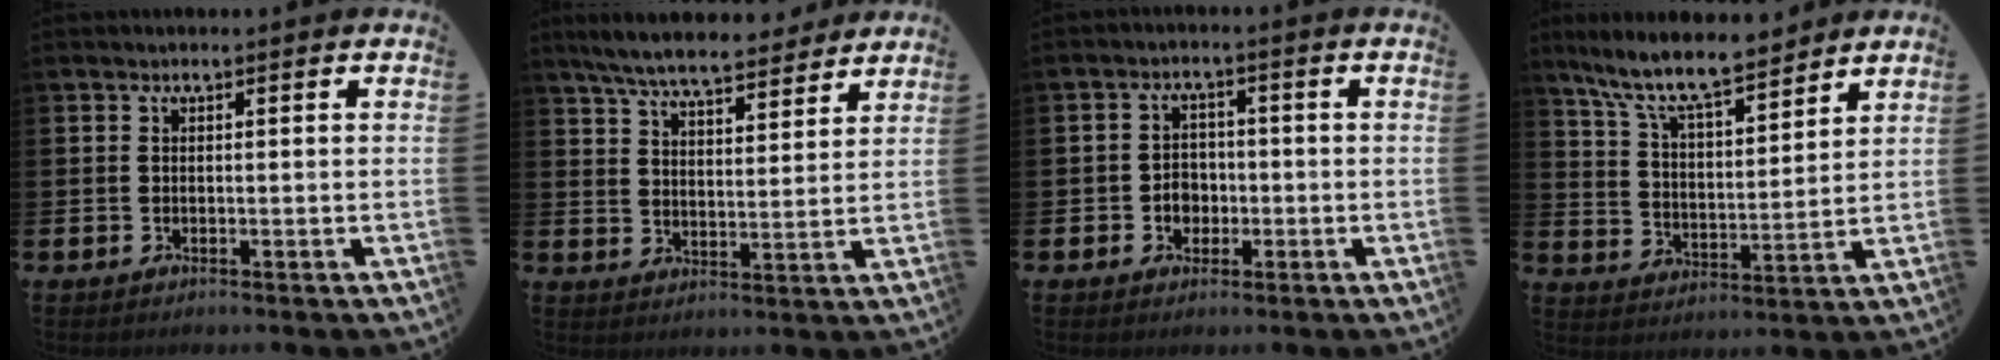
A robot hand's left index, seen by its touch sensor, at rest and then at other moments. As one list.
[{"total": 7.2, "force": [6.7, 1.3, 2.2], "torque": [-0.064, -0.034, 0.119]}, {"total": 3.1, "force": [-0.9, 2.7, 1.3], "torque": [-0.019, 0.001, -0.025]}, {"total": 9.8, "force": [8.7, 1.9, 4.1], "torque": [-0.116, -0.046, 0.157]}]